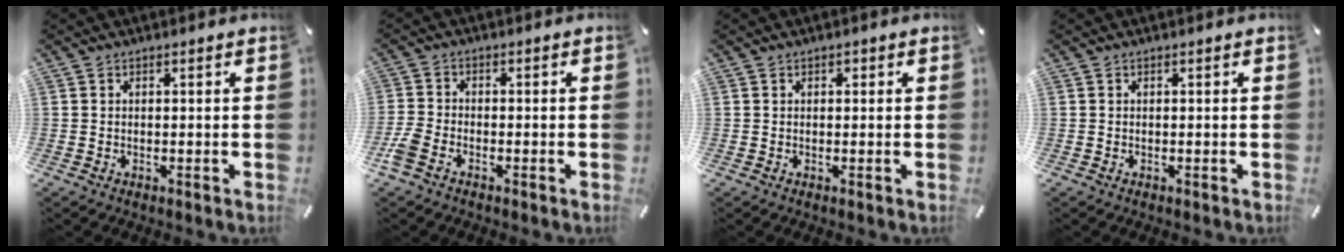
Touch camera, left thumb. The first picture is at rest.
{"total": 3.8, "force": [-2.3, 2.2, 2.1], "torque": [-0.050, 0.008, -0.046]}
{"total": 0.6, "force": [0.2, 0.6, 0.2], "torque": [-0.004, 0.004, 0.002]}
{"total": 0.0}